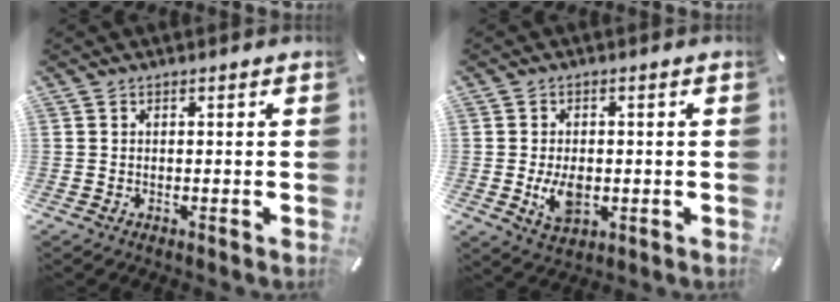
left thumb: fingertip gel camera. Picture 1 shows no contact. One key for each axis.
{"total": 6.5, "fx": -1.0, "fy": 4.2, "fz": 4.9, "tx": -0.100, "ty": -0.005, "tz": -0.019}